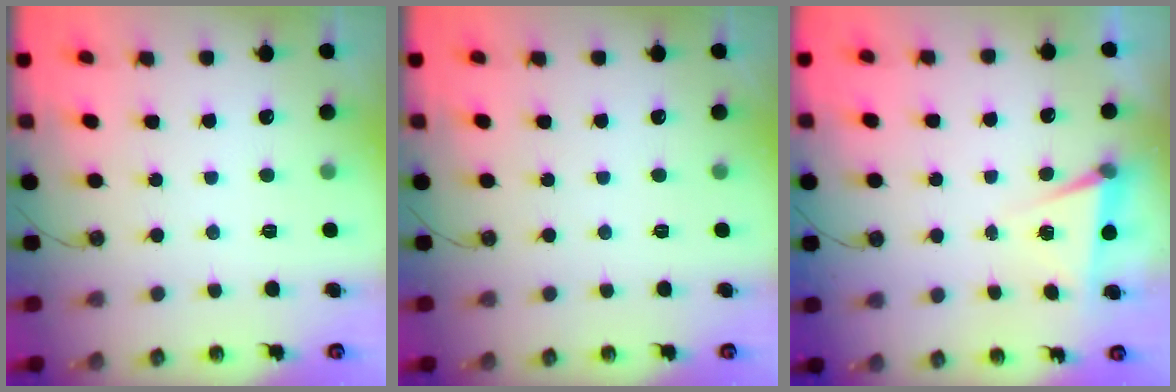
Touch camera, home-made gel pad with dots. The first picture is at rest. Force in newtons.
{"total": 0.0}
{"total": 5.0, "press": 2.3, "slide": 4.4}